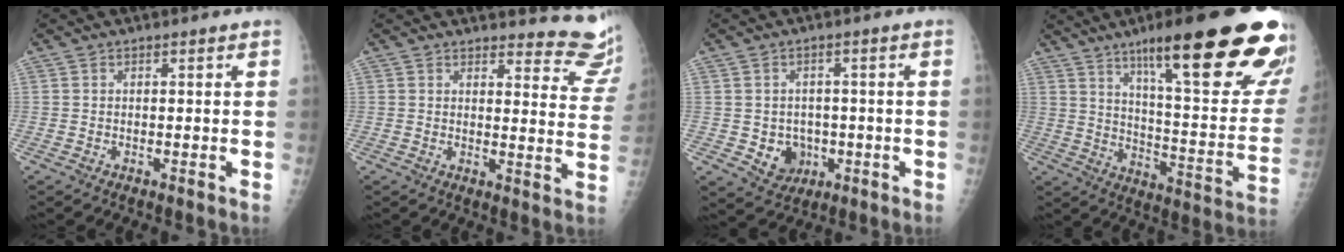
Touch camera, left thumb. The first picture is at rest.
{"total": 11.9, "force": [11.6, 2.2, 0.7], "torque": [0.033, -0.126, 0.100]}
{"total": 6.1, "force": [-1.2, 5.4, 2.6], "torque": [-0.010, 0.006, -0.007]}
{"total": 30.3, "force": [17.8, 5.6, 23.9], "torque": [-0.266, -0.053, 0.266]}